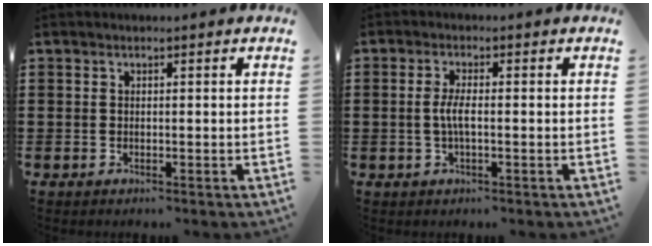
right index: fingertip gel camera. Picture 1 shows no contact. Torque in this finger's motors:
{"motor_torque": [0.44, 0.52, 0.38, 0.05]}